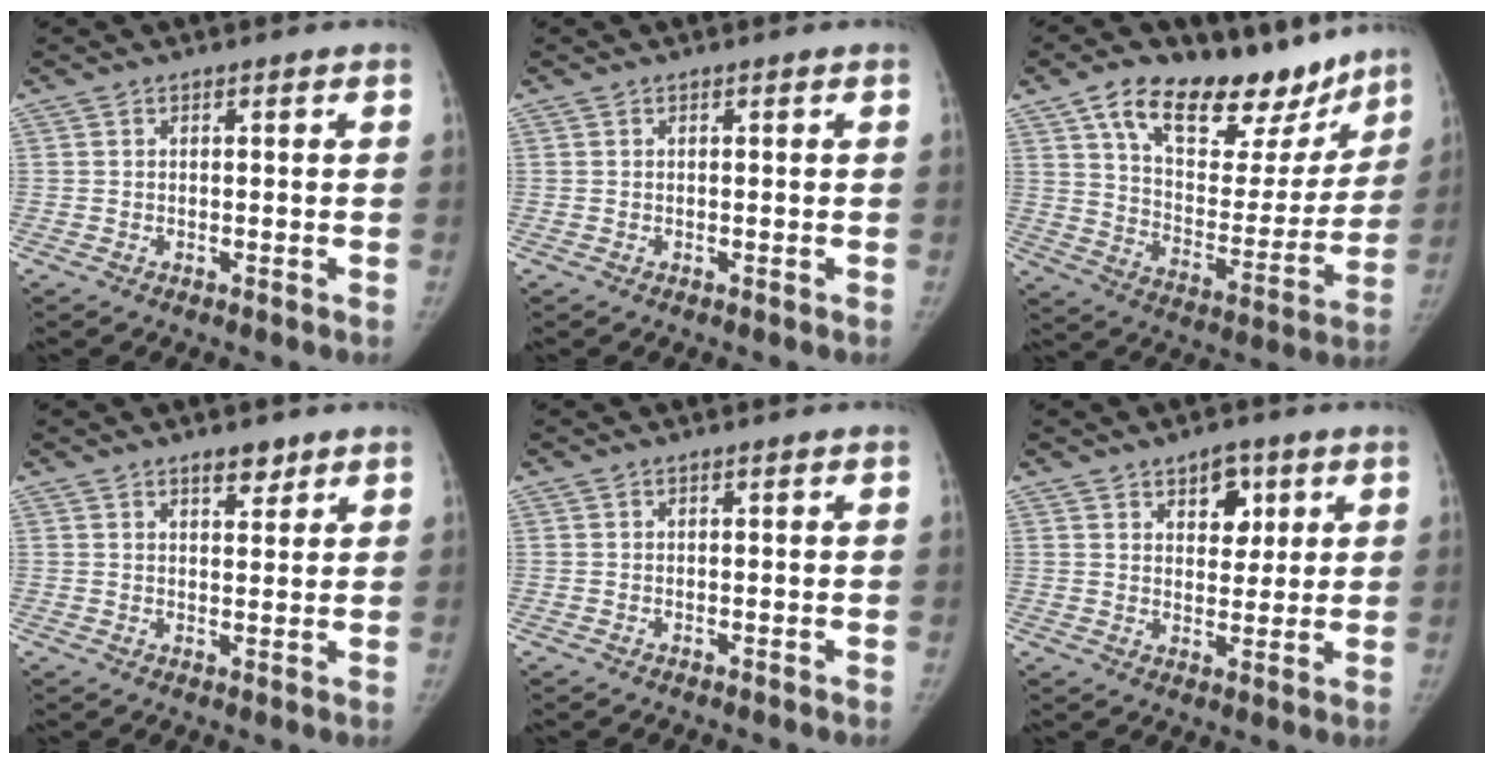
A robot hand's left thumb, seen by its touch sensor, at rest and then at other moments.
{"total": 0.0}
{"total": 25.9, "force": [17.1, 12.7, 14.6], "torque": [-0.165, -0.057, 0.271]}
{"total": 3.4, "force": [2.4, 1.5, 1.8], "torque": [-0.007, -0.015, 0.038]}
{"total": 0.0}
{"total": 6.4, "force": [3.2, 4.0, 3.7], "torque": [-0.021, -0.016, 0.045]}